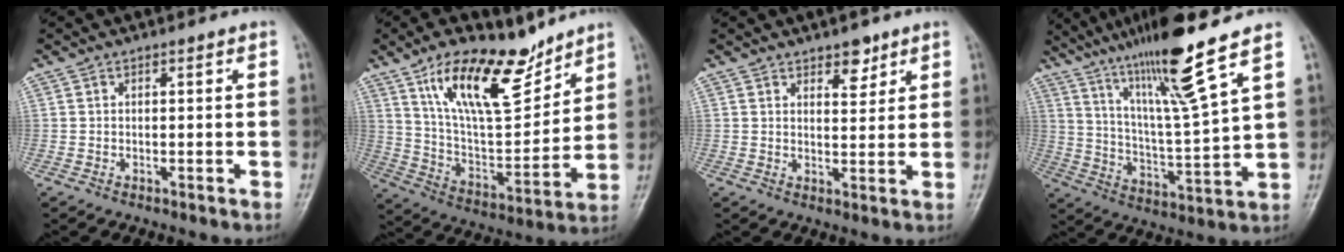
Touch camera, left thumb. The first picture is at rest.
{"total": 19.2, "force": [12.1, 7.9, 12.7], "torque": [-0.172, -0.069, 0.223]}
{"total": 4.1, "force": [2.8, 2.1, 2.2], "torque": [-0.008, -0.017, 0.041]}
{"total": 16.9, "force": [11.3, 0.0, 12.5], "torque": [-0.213, -0.056, 0.200]}